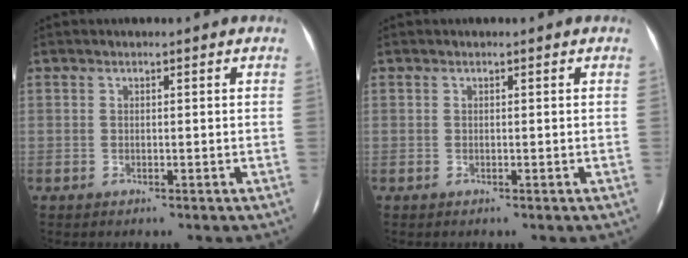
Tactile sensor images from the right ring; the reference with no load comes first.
{"total": 0.0}